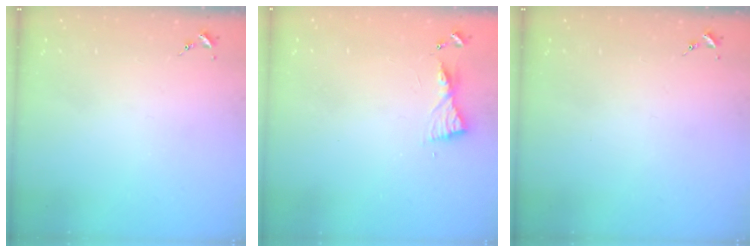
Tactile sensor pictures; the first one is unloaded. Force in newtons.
{"total": 5.6, "press": 5.6, "slide": 0.5}
{"total": 0.0}